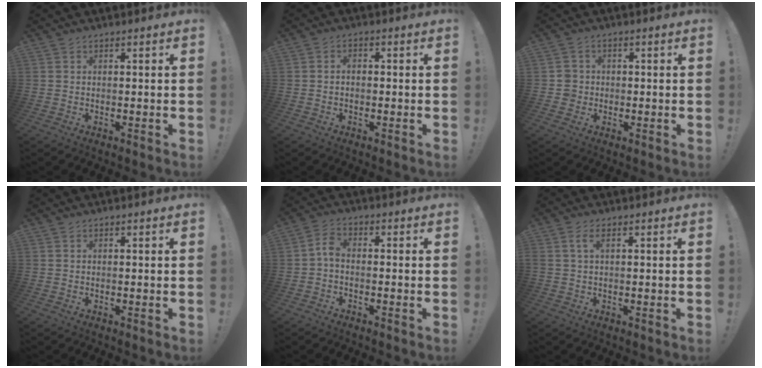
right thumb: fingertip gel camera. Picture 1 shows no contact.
{"total": 2.0, "force": [-0.7, 1.2, 1.4], "torque": [-0.027, 0.006, -0.013]}
{"total": 4.0, "force": [-0.5, 3.8, 1.0], "torque": [-0.010, 0.009, -0.007]}
{"total": 0.0}
{"total": 3.8, "force": [-1.3, 2.0, 3.0], "torque": [-0.062, 0.012, -0.023]}
{"total": 2.5, "force": [0.7, 0.7, 2.3], "torque": [-0.049, 0.004, 0.012]}